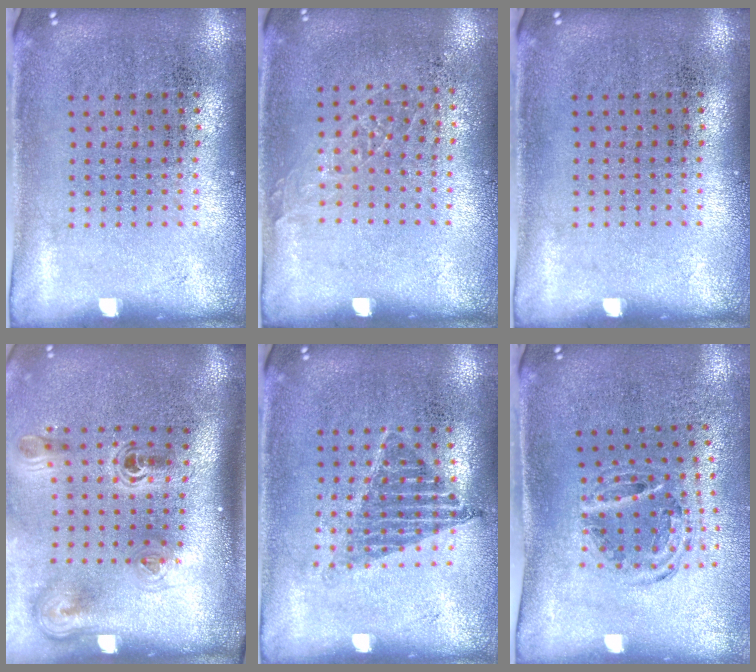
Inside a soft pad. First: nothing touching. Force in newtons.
{"total": 0.8, "press": 0.8, "slide": 0.3}
{"total": 0.0}
{"total": 2.3, "press": 1.5, "slide": 1.8}
{"total": 1.1, "press": 0.9, "slide": 0.6}
{"total": 0.9, "press": 0.9, "slide": 0.2}